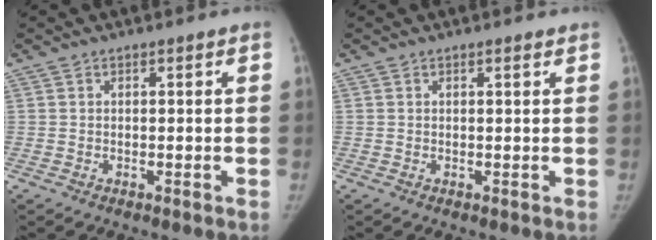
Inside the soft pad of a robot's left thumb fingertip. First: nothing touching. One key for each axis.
{"total": 0.8, "fx": 0.6, "fy": 0.2, "fz": 0.5, "tx": -0.007, "ty": -0.003, "tz": 0.008}